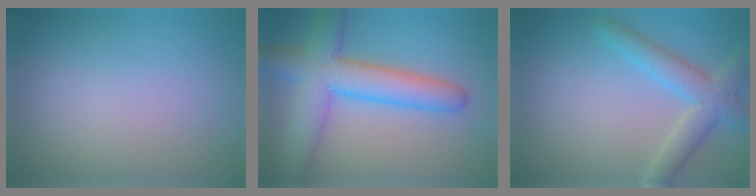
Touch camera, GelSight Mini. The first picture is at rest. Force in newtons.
{"total": 7.7, "press": 7.7, "slide": 0.3}
{"total": 4.2, "press": 4.2, "slide": 0.5}